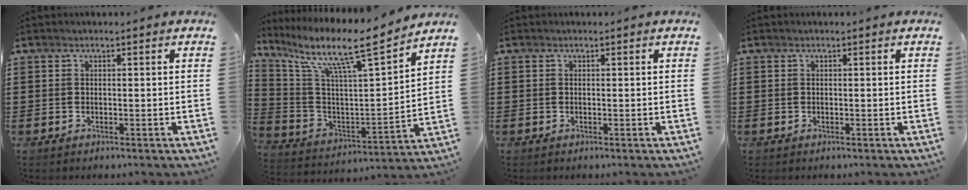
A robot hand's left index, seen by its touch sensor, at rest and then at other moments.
{"total": 11.3, "force": [8.3, 1.4, 7.5], "torque": [-0.168, -0.056, 0.130]}
{"total": 0.0}
{"total": 0.0}